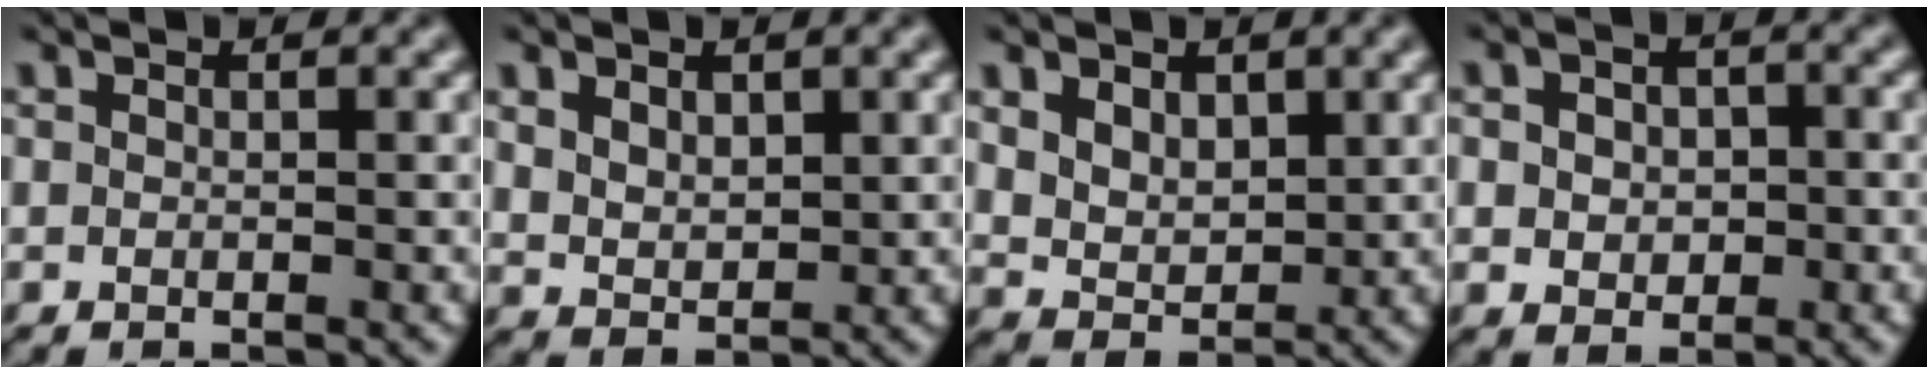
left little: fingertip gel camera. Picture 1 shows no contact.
{"total": 2.7, "force": [1.1, 1.7, 1.8], "torque": [-0.041, -0.004, 0.025]}
{"total": 4.4, "force": [1.9, 3.1, 2.5], "torque": [-0.066, -0.002, 0.038]}
{"total": 3.9, "force": [0.2, 3.0, 2.5], "torque": [-0.035, 0.015, -0.015]}